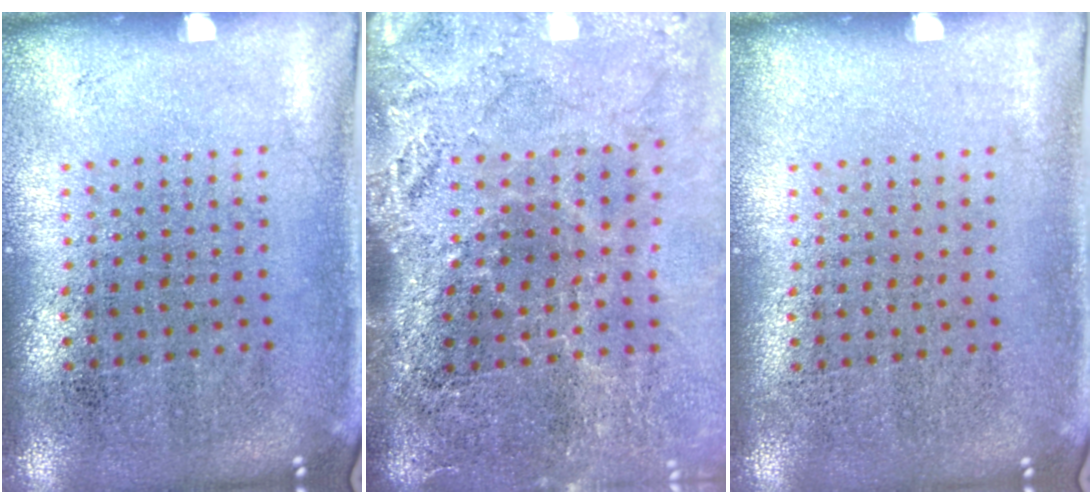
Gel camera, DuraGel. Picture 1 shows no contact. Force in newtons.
{"total": 4.2, "press": 3.4, "slide": 2.4}
{"total": 0.0}